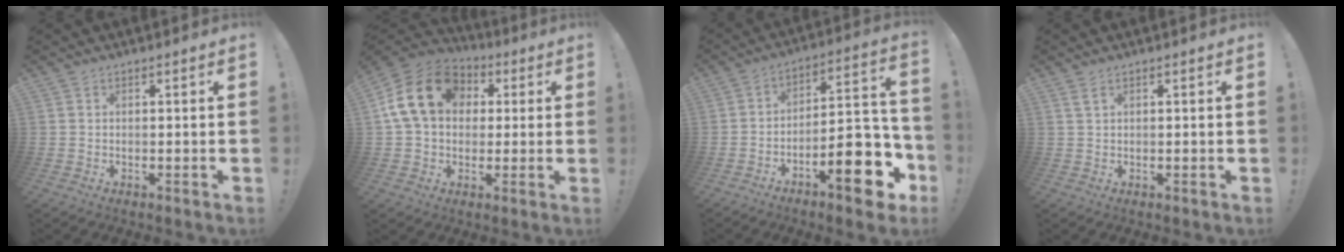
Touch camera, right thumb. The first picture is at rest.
{"total": 18.3, "force": [4.5, 13.8, 11.2], "torque": [-0.192, 0.012, 0.086]}
{"total": 17.5, "force": [-9.1, 5.6, 13.8], "torque": [-0.164, 0.054, -0.141]}
{"total": 1.7, "force": [0.9, 0.4, 1.4], "torque": [-0.026, 0.000, 0.015]}